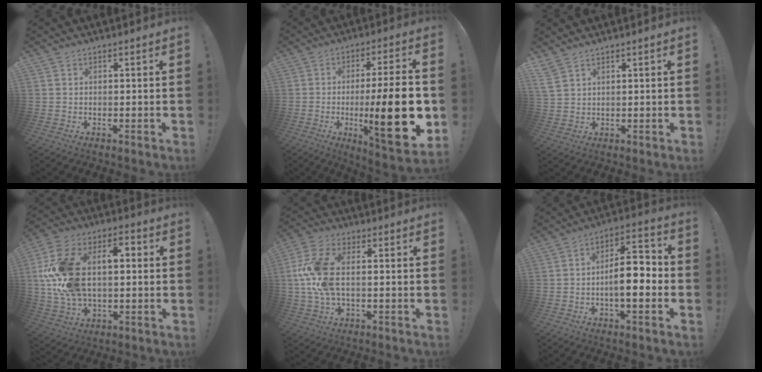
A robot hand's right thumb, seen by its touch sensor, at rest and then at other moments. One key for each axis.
{"total": 22.7, "fx": -3.9, "fy": 4.7, "fz": 21.8, "tx": -0.340, "ty": -0.001, "tz": -0.053}
{"total": 3.7, "fx": 3.0, "fy": 1.1, "fz": 2.0, "tx": -0.050, "ty": -0.008, "tz": 0.061}
{"total": 20.7, "fx": 2.1, "fy": 13.1, "fz": 15.9, "tx": -0.302, "ty": 0.014, "tz": 0.036}
{"total": 12.3, "fx": 0.1, "fy": 6.3, "fz": 10.5, "tx": -0.215, "ty": 0.003, "tz": 0.007}
{"total": 12.3, "fx": -2.6, "fy": 4.7, "fz": 11.0, "tx": -0.172, "ty": 0.013, "tz": -0.050}